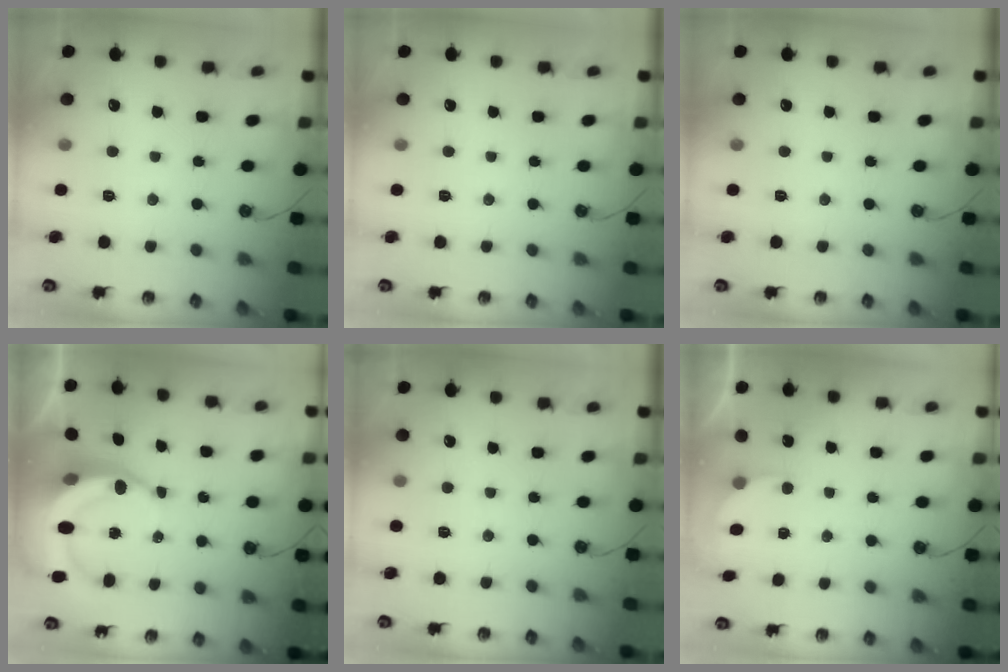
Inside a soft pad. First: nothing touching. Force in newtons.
{"total": 0.0}
{"total": 0.0}
{"total": 9.9, "press": 9.8, "slide": 1.3}
{"total": 1.9, "press": 1.9, "slide": 0.2}
{"total": 2.3, "press": 2.1, "slide": 0.8}